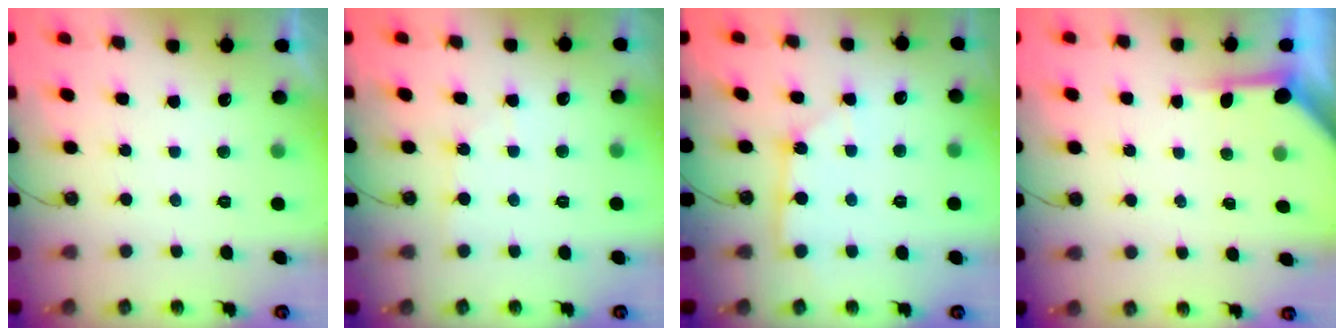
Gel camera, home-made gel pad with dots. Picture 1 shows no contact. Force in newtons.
{"total": 3.0, "press": 3.0, "slide": 0.4}
{"total": 3.3, "press": 3.3, "slide": 0.3}
{"total": 3.8, "press": 3.8, "slide": 0.4}